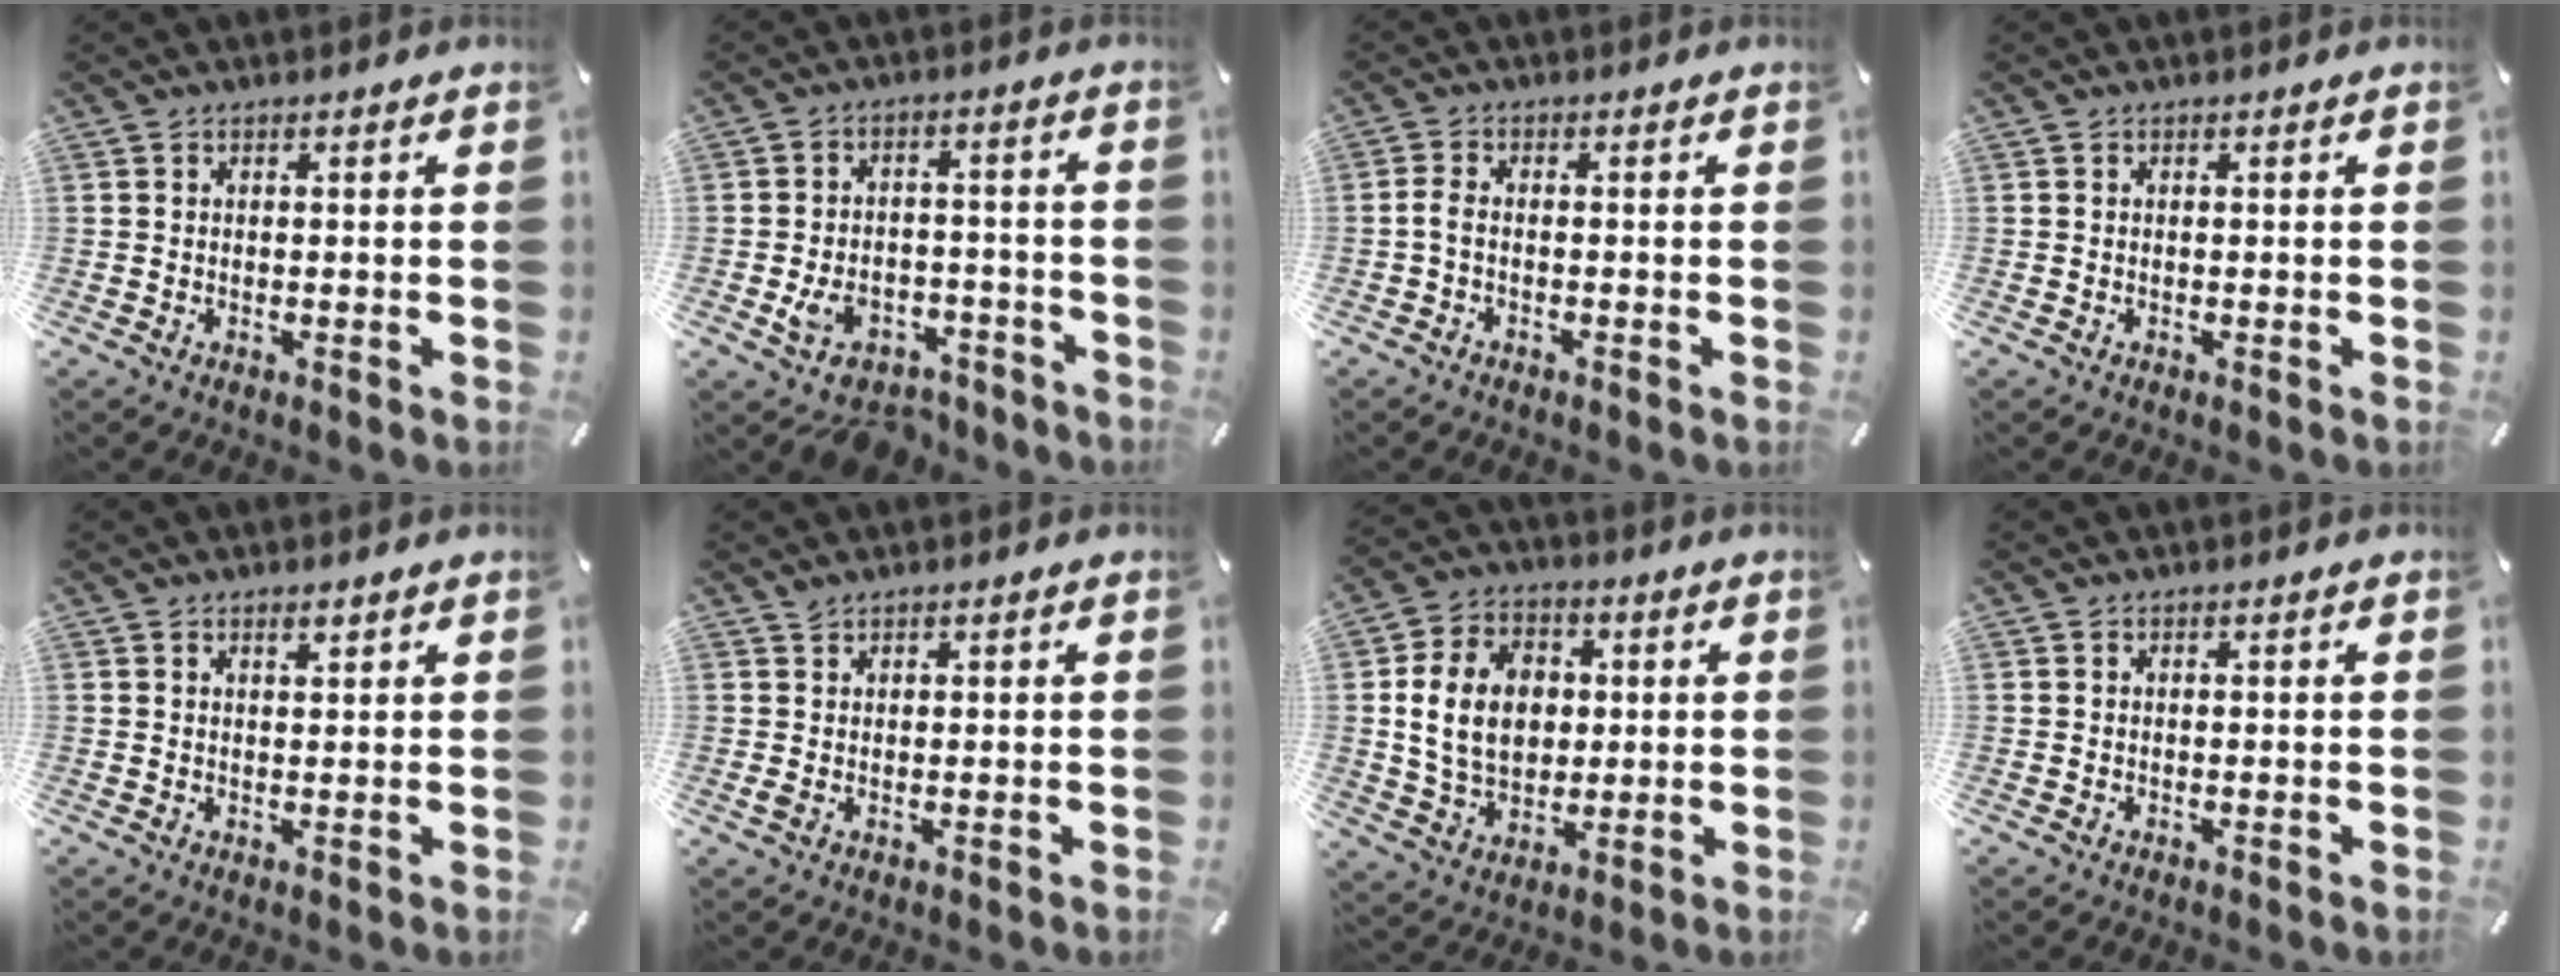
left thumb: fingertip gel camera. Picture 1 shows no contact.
{"total": 7.8, "force": [-4.2, 5.6, 3.5], "torque": [-0.052, 0.034, -0.071]}
{"total": 2.2, "force": [-1.0, 0.7, 1.8], "torque": [-0.040, 0.001, -0.020]}
{"total": 0.0}
{"total": 1.6, "force": [1.2, 0.6, 0.9], "torque": [-0.018, -0.001, 0.022]}
{"total": 1.0, "force": [0.8, 0.4, 0.5], "torque": [-0.012, -0.001, 0.015]}
{"total": 13.5, "force": [1.3, 10.6, 8.3], "torque": [-0.170, 0.017, 0.024]}
{"total": 0.0}